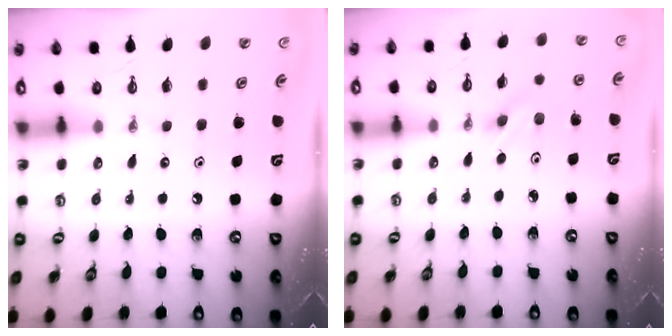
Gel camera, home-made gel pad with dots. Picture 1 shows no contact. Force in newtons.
{"total": 2.2, "press": 2.1, "slide": 0.7}